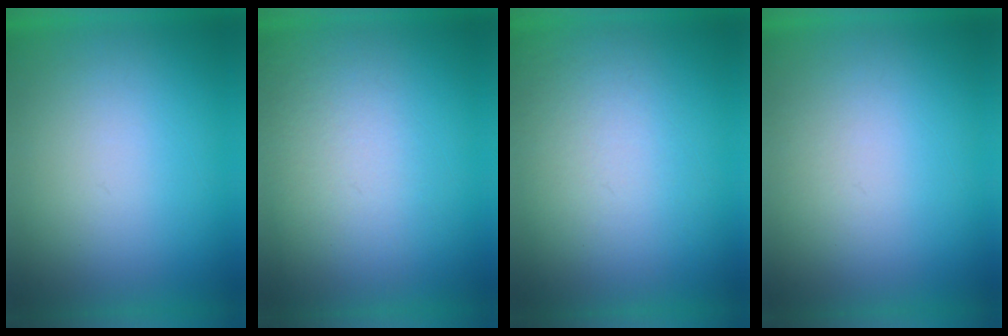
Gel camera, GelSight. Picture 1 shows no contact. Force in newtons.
{"total": 3.6}
{"total": 3.5}
{"total": 1.1}